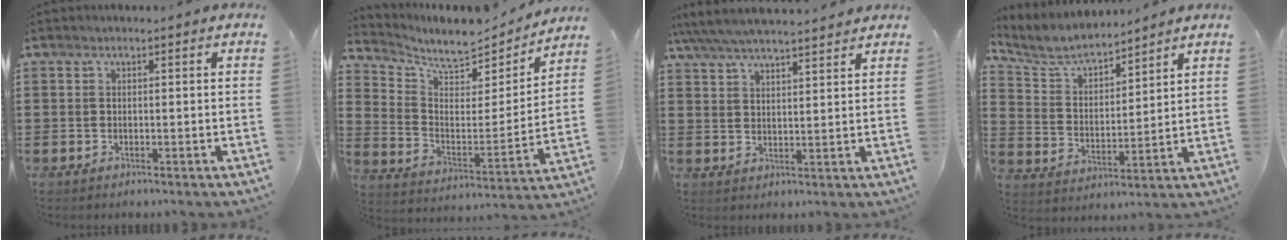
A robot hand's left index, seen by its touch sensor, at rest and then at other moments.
{"total": 7.1, "force": [6.5, 1.8, 2.4], "torque": [-0.072, -0.050, 0.110]}
{"total": 5.4, "force": [5.0, 0.5, 1.9], "torque": [-0.054, -0.018, 0.090]}
{"total": 6.2, "force": [5.8, 1.5, 1.9], "torque": [-0.068, -0.029, 0.098]}